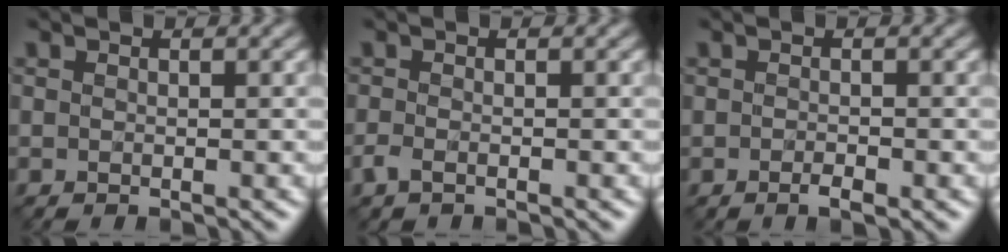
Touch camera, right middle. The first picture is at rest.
{"total": 0.8, "force": [-0.7, 0.3, 0.3], "torque": [-0.012, -0.002, -0.016]}
{"total": 0.9, "force": [-0.6, 0.2, 0.6], "torque": [-0.010, -0.002, -0.010]}